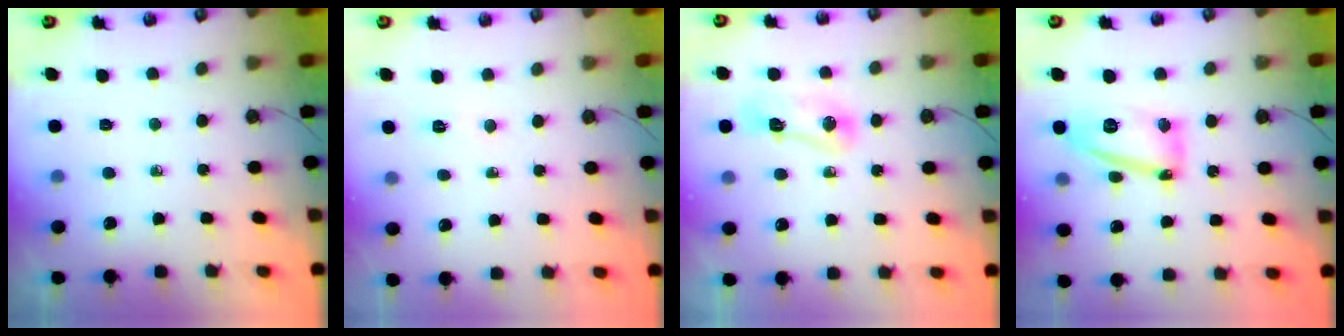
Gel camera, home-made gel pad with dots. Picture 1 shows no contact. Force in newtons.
{"total": 3.0, "press": 3.0, "slide": 0.5}
{"total": 7.8, "press": 7.8, "slide": 1.1}
{"total": 14.3, "press": 14.2, "slide": 1.3}